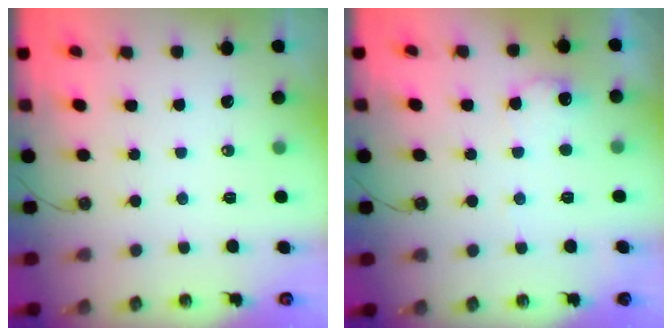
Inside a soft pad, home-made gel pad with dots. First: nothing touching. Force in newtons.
{"total": 7.3, "press": 7.3, "slide": 0.2}